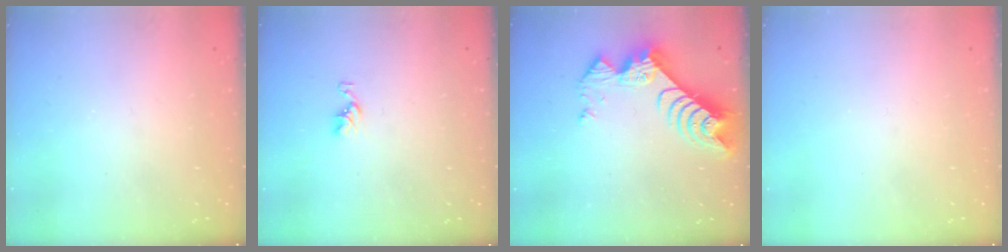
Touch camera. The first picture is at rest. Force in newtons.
{"total": 3.3, "press": 3.3, "slide": 0.5}
{"total": 9.4, "press": 9.4, "slide": 0.8}
{"total": 0.0}